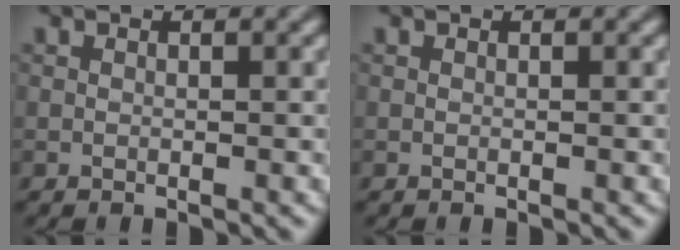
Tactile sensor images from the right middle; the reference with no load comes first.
{"total": 0.0}